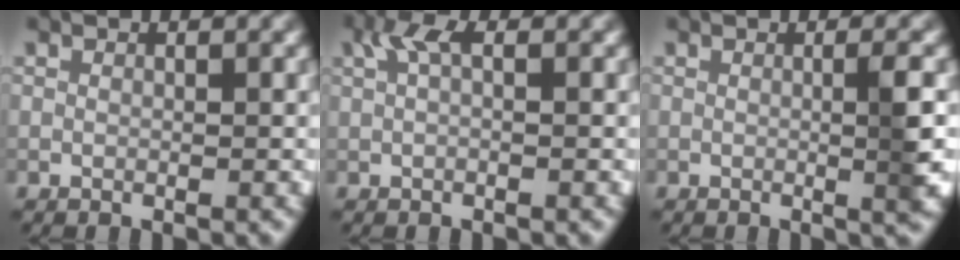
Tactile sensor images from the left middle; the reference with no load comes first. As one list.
[{"total": 2.0, "force": [0.8, 0.7, 1.7], "torque": [-0.035, 0.008, 0.011]}, {"total": 2.9, "force": [-0.1, 0.5, 2.9], "torque": [-0.035, 0.002, -0.005]}]